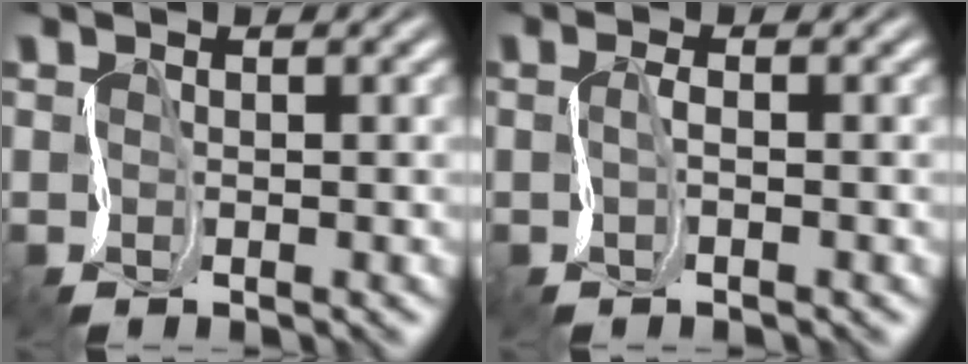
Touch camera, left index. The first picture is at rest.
{"total": 0.5, "force": [-0.2, -0.1, 0.5], "torque": [-0.008, 0.002, -0.003]}